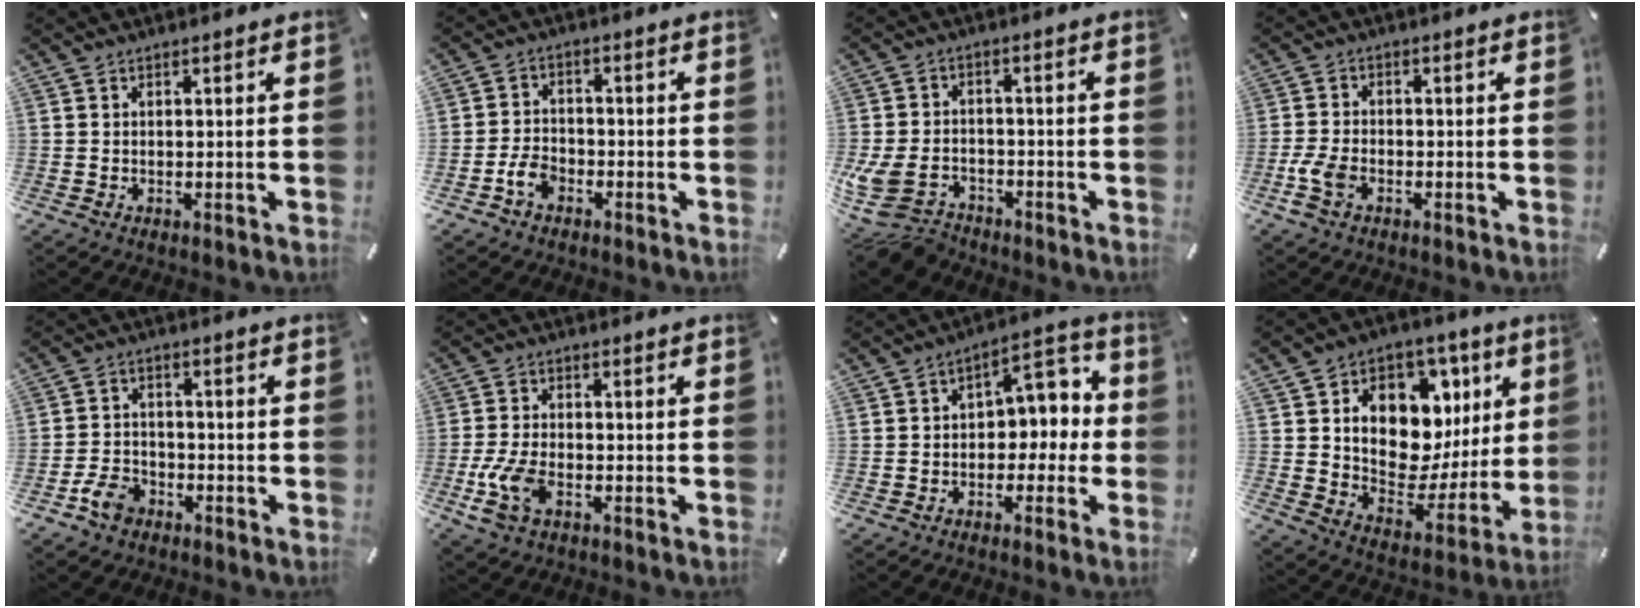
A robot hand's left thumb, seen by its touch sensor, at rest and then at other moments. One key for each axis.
{"total": 5.2, "fx": -2.7, "fy": 3.9, "fz": 2.2, "tx": -0.046, "ty": 0.015, "tz": -0.051}
{"total": 10.6, "fx": -5.5, "fy": 7.0, "fz": 5.7, "tx": -0.130, "ty": 0.022, "tz": -0.101}
{"total": 5.0, "fx": -2.2, "fy": 2.8, "fz": 3.5, "tx": -0.081, "ty": 0.003, "tz": -0.044}
{"total": 6.5, "fx": -4.0, "fy": 4.3, "fz": 2.7, "tx": -0.056, "ty": 0.022, "tz": -0.075}
{"total": 8.8, "fx": -3.5, "fy": 4.6, "fz": 6.6, "tx": -0.154, "ty": -0.002, "tz": -0.064}
{"total": 7.9, "fx": 0.3, "fy": 5.9, "fz": 5.3, "tx": -0.061, "ty": -0.005, "tz": -0.001}
{"total": 16.3, "fx": 6.5, "fy": 11.4, "fz": 9.7, "tx": -0.134, "ty": -0.051, "tz": 0.118}